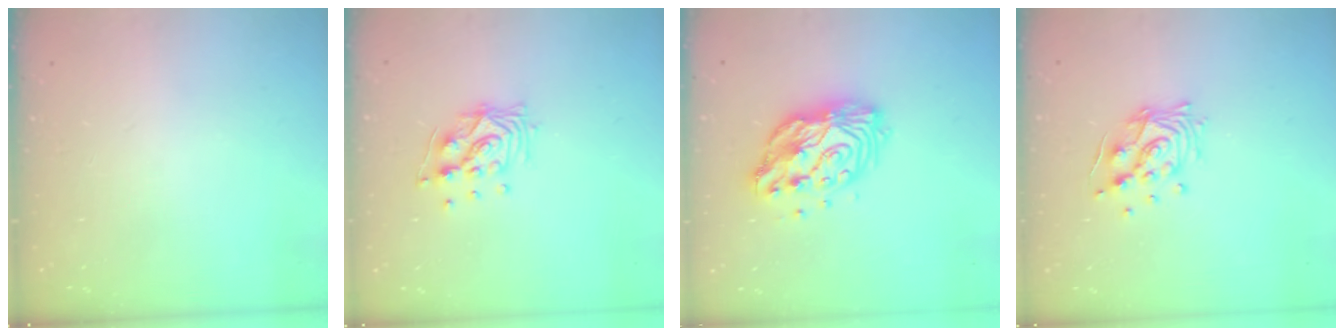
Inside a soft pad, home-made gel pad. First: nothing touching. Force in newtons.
{"total": 10.2, "press": 10.2, "slide": 1.2}
{"total": 13.4, "press": 13.4, "slide": 1.2}
{"total": 12.0, "press": 11.9, "slide": 1.2}